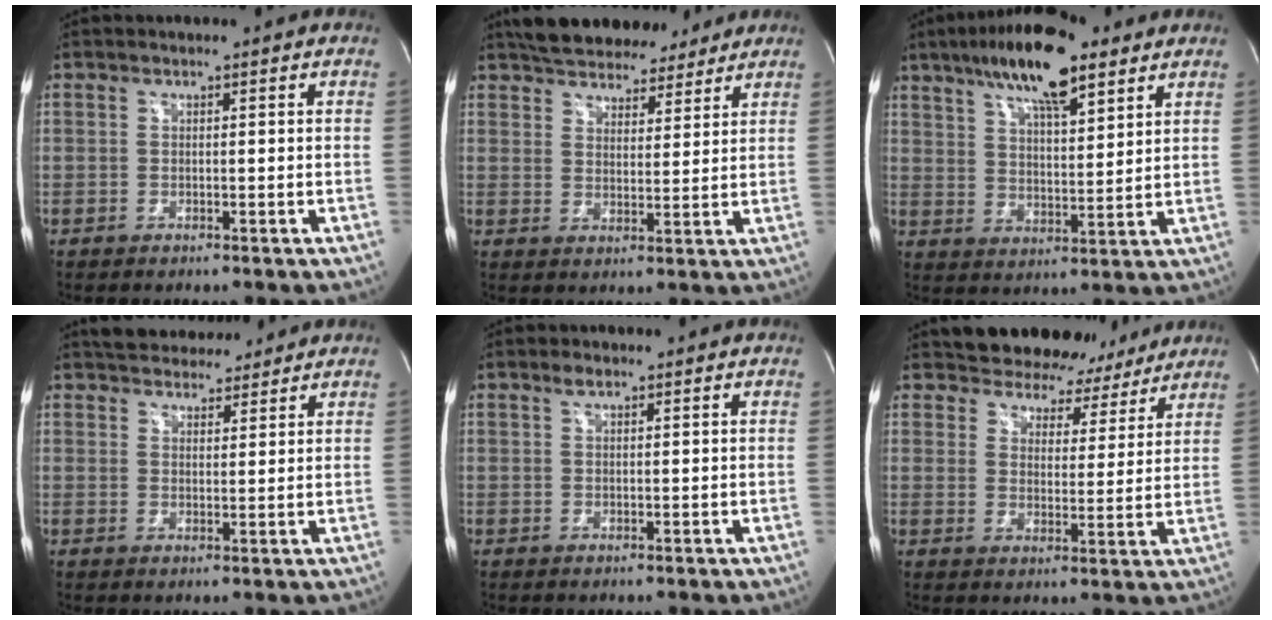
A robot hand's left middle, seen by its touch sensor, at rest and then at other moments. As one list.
[{"total": 14.8, "force": [12.7, 5.1, 5.5], "torque": [-0.089, 0.020, 0.186]}, {"total": 14.4, "force": [9.3, 3.8, 10.3], "torque": [-0.186, 0.018, 0.162]}, {"total": 9.2, "force": [8.3, 2.9, 3.0], "torque": [-0.041, 0.016, 0.123]}, {"total": 1.2, "force": [0.8, 0.5, 0.8], "torque": [-0.016, 0.006, 0.016]}, {"total": 11.9, "force": [10.7, 5.1, 0.9], "torque": [0.014, -0.008, 0.123]}]